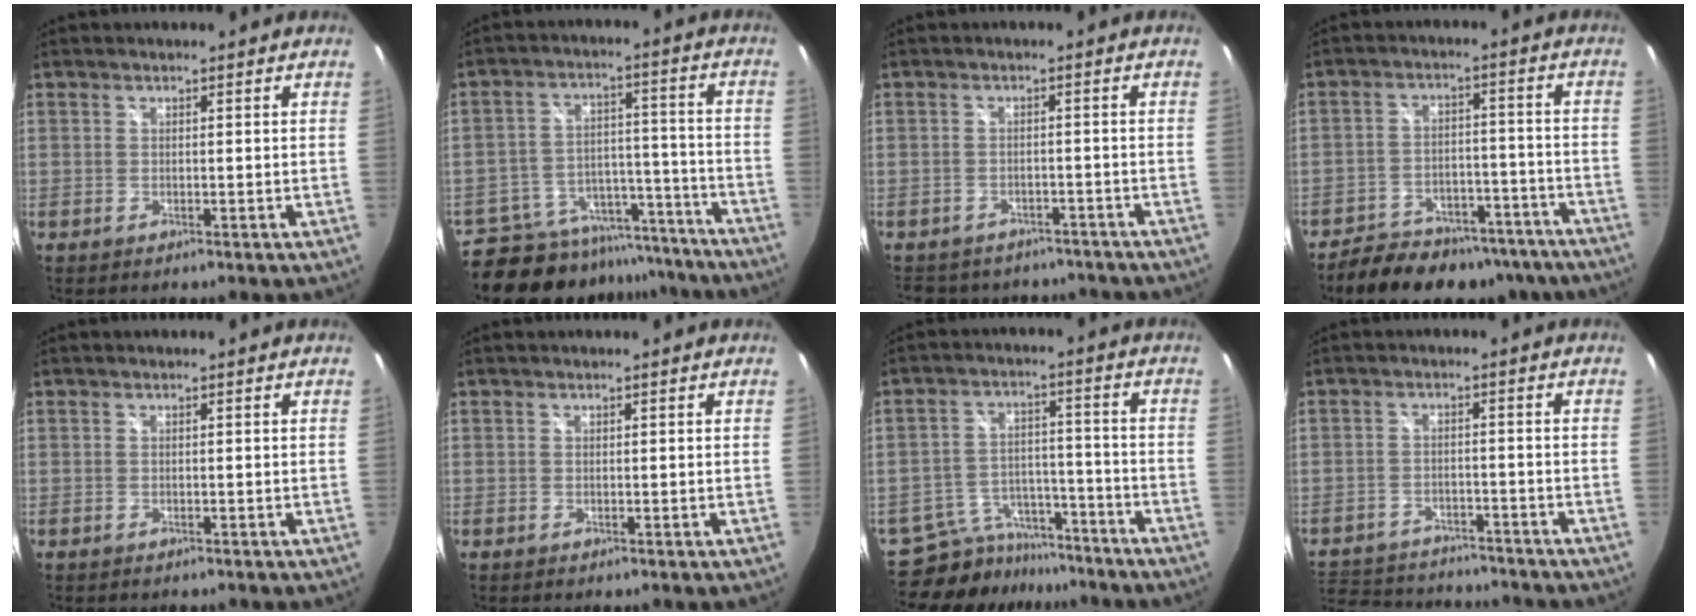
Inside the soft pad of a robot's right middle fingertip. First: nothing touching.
{"total": 18.3, "force": [-15.4, 8.7, 4.6], "torque": [-0.104, 0.039, -0.200]}
{"total": 11.3, "force": [-9.5, 5.1, 3.6], "torque": [-0.080, 0.001, -0.121]}
{"total": 18.9, "force": [-15.2, 8.4, 7.5], "torque": [-0.151, 0.014, -0.193]}
{"total": 0.0}
{"total": 0.0}
{"total": 11.7, "force": [-10.6, 4.8, 1.7], "torque": [-0.050, 0.020, -0.154]}
{"total": 16.5, "force": [-13.8, 6.9, 5.9], "torque": [-0.153, 0.009, -0.196]}